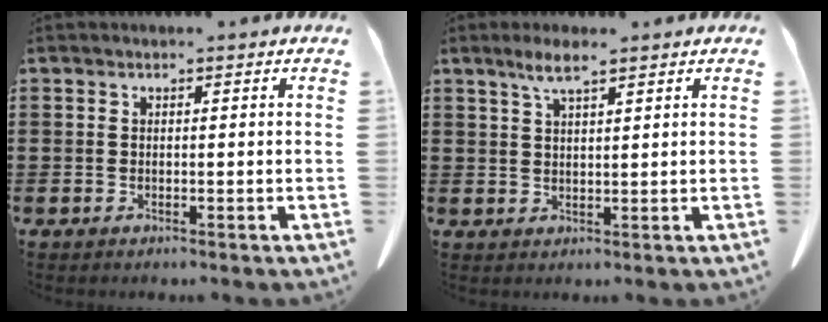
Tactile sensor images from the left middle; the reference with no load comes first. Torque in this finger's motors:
{"motor_torque": [0.05, 0.01, 0.10, 0.04]}